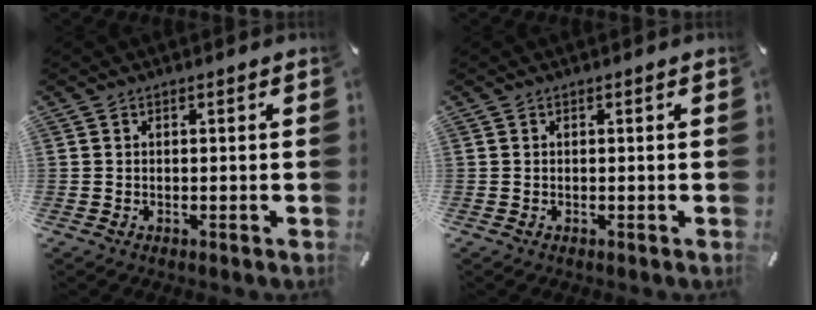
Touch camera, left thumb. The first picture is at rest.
{"total": 0.0}